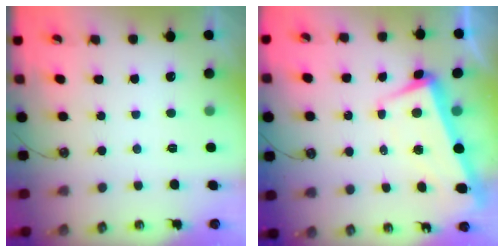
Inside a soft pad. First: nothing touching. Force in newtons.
{"total": 2.2, "press": 0.7, "slide": 2.1}